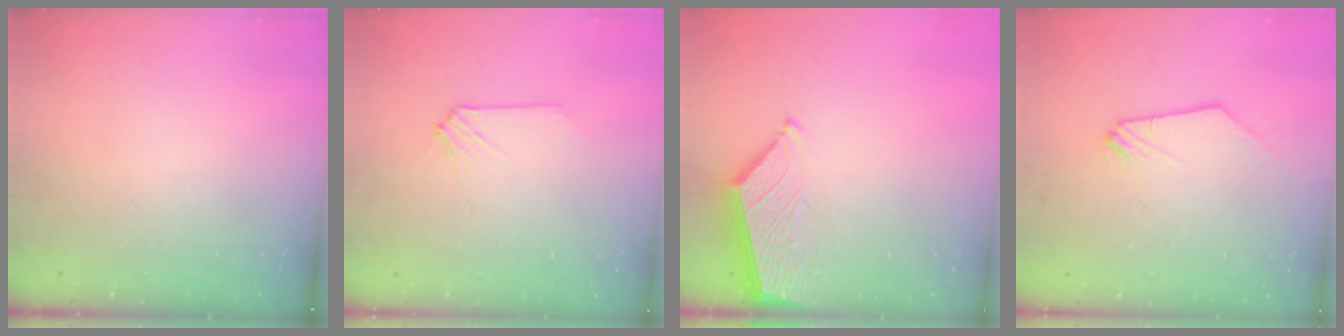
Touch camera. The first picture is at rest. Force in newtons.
{"total": 0.6, "press": 0.6, "slide": 0.1}
{"total": 3.8, "press": 3.7, "slide": 0.5}
{"total": 0.6, "press": 0.6, "slide": 0.1}